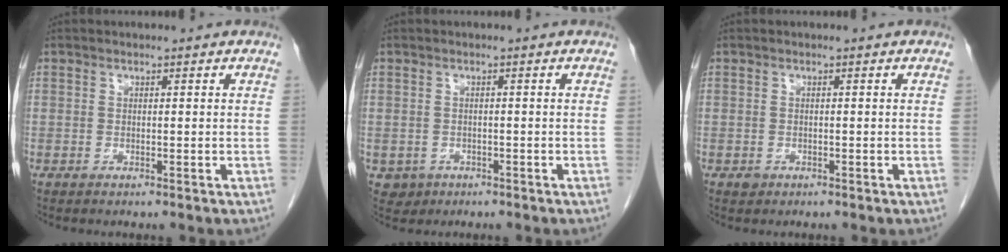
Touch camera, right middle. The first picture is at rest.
{"total": 2.4, "force": [-1.0, 2.1, 0.4], "torque": [-0.004, 0.005, -0.011]}
{"total": 0.7, "force": [-0.4, 0.6, 0.1], "torque": [-0.003, 0.002, -0.004]}